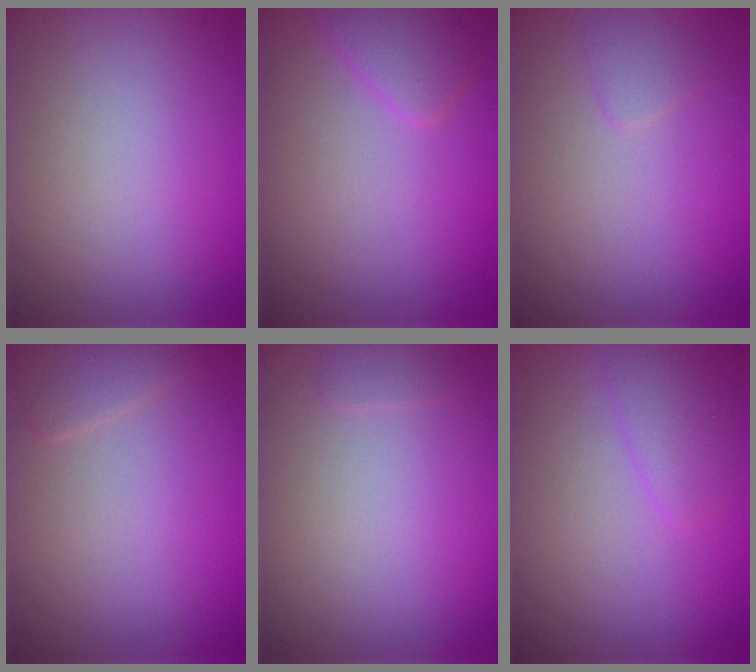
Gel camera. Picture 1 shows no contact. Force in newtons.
{"total": 2.2, "press": 2.2, "slide": 0.1}
{"total": 0.9, "press": 0.9, "slide": 0.1}
{"total": 1.4, "press": 1.3, "slide": 0.1}
{"total": 0.7, "press": 0.7, "slide": 0.1}
{"total": 1.6, "press": 1.6, "slide": 0.0}